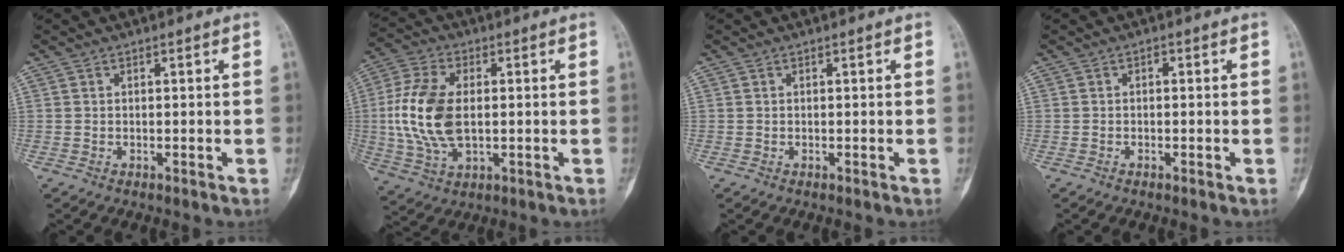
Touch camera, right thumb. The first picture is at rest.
{"total": 13.9, "force": [0.2, 7.9, 11.4], "torque": [-0.243, 0.002, 0.006]}
{"total": 0.0}
{"total": 0.7, "force": [-0.1, 0.4, 0.5], "torque": [-0.003, 0.002, -0.007]}